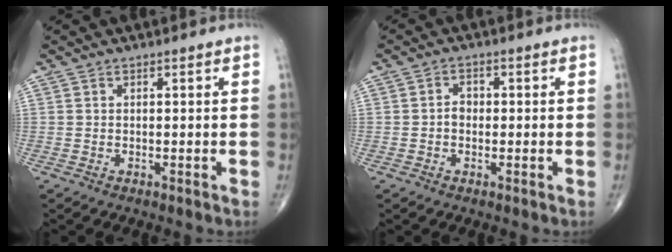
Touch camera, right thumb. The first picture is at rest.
{"total": 2.4, "force": [-0.3, 1.9, 1.5], "torque": [-0.013, 0.011, -0.011]}